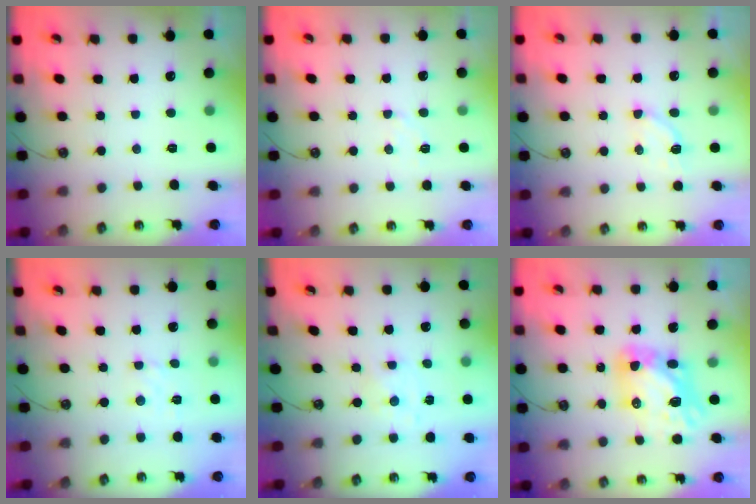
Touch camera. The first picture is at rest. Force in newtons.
{"total": 4.4, "press": 4.4, "slide": 0.6}
{"total": 2.9, "press": 2.9, "slide": 0.7}
{"total": 2.2, "press": 2.2, "slide": 0.6}
{"total": 0.8, "press": 0.8, "slide": 0.2}
{"total": 12.0, "press": 11.9, "slide": 1.3}